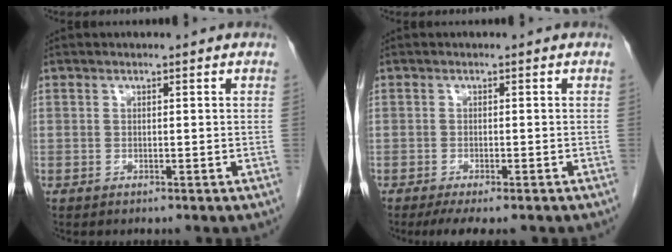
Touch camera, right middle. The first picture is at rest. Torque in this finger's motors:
{"motor_torque": [0.21, -0.11, 0.01, 0.02]}